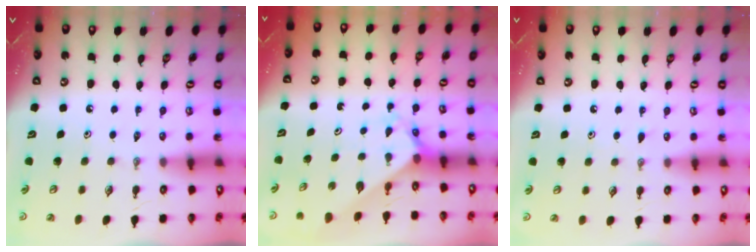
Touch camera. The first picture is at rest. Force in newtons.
{"total": 2.5, "press": 2.5, "slide": 0.2}
{"total": 2.7, "press": 2.7, "slide": 0.4}